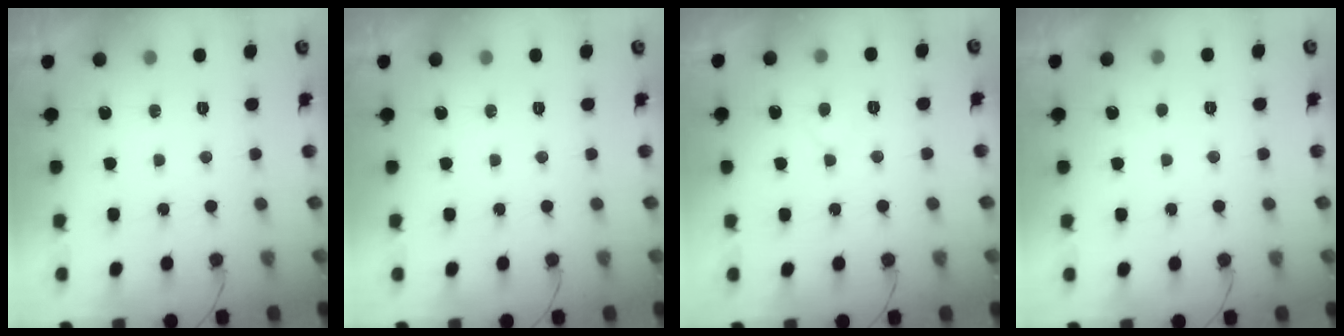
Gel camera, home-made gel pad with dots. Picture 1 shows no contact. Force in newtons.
{"total": 0.0}
{"total": 4.0, "press": 3.9, "slide": 0.5}
{"total": 0.5, "press": 0.5, "slide": 0.1}